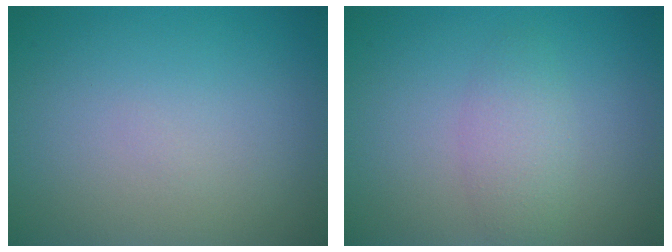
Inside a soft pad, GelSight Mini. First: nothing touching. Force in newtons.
{"total": 2.3, "press": 2.3, "slide": 0.1}